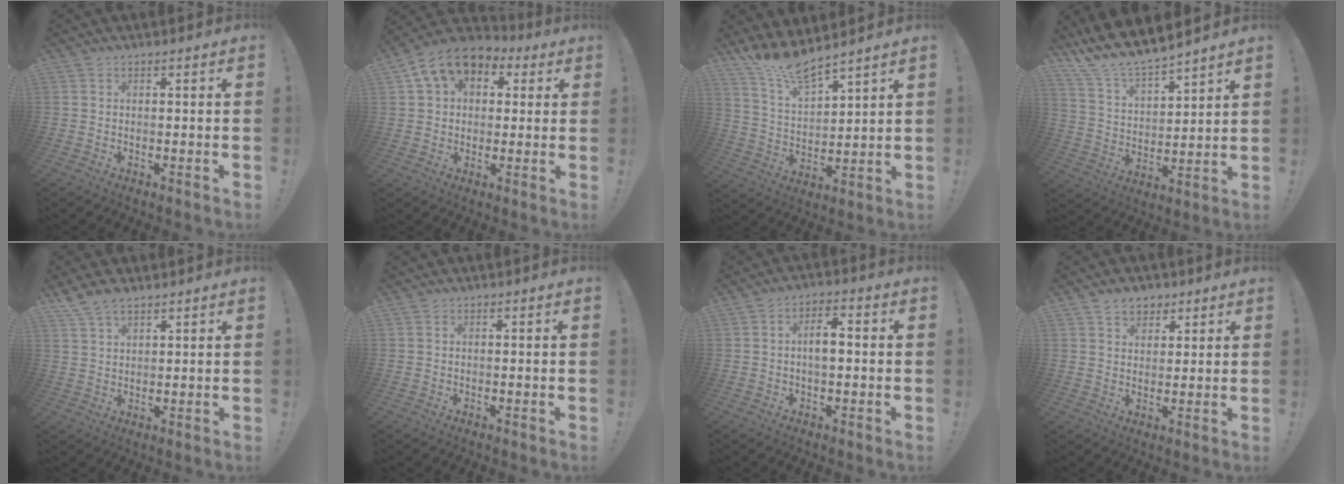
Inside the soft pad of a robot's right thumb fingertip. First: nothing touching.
{"total": 12.1, "force": [5.9, 8.6, 6.1], "torque": [-0.099, -0.022, 0.116]}
{"total": 10.5, "force": [9.8, 1.6, 3.6], "torque": [-0.083, -0.068, 0.182]}
{"total": 11.2, "force": [10.8, 1.8, 2.5], "torque": [-0.089, -0.097, 0.197]}
{"total": 5.8, "force": [4.6, 2.4, 2.7], "torque": [-0.062, -0.017, 0.090]}
{"total": 0.0}
{"total": 5.7, "force": [-0.3, 2.9, 4.9], "torque": [-0.075, 0.014, -0.009]}
{"total": 5.8, "force": [3.7, 4.1, 1.8], "torque": [-0.019, -0.018, 0.068]}